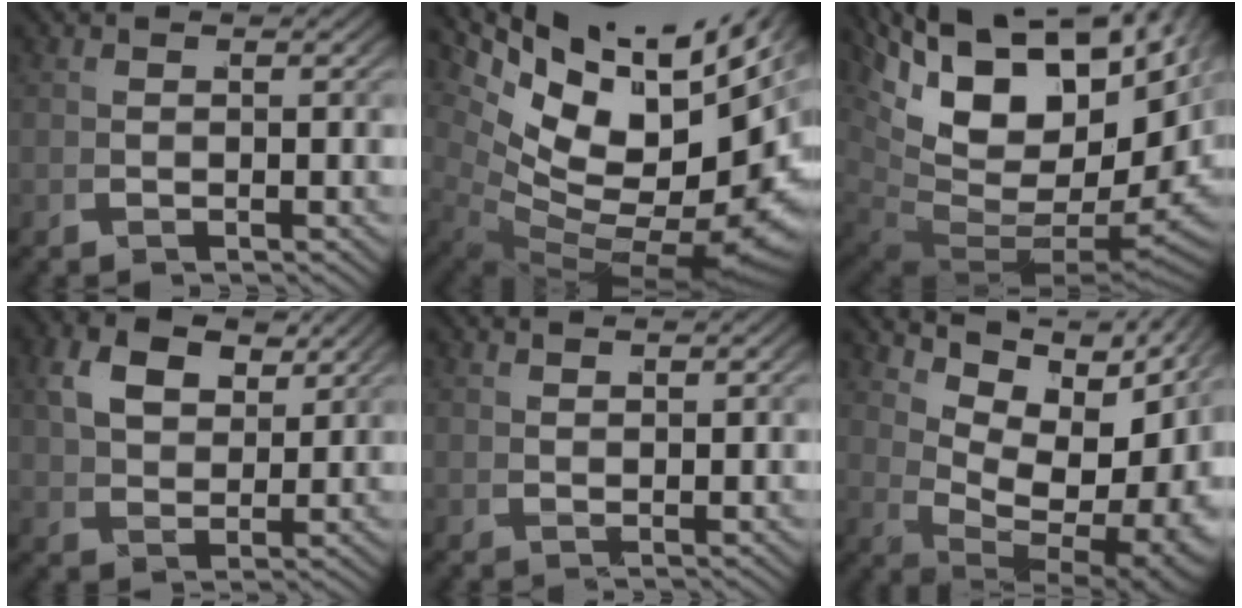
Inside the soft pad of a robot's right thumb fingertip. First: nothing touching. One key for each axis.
{"total": 21.2, "fx": 2.2, "fy": 13.5, "fz": 16.1, "tx": -0.264, "ty": -0.037, "tz": 0.052}
{"total": 19.5, "fx": 1.0, "fy": 12.3, "fz": 15.1, "tx": -0.283, "ty": -0.059, "tz": 0.057}
{"total": 5.0, "fx": 3.3, "fy": 2.4, "fz": 2.9, "tx": -0.048, "ty": 0.002, "tz": 0.065}
{"total": 1.2, "fx": 1.2, "fy": -0.2, "fz": 0.1, "tx": 0.003, "ty": 0.001, "tz": 0.027}
{"total": 15.0, "fx": 3.3, "fy": 8.8, "fz": 11.6, "tx": -0.192, "ty": -0.032, "tz": 0.074}